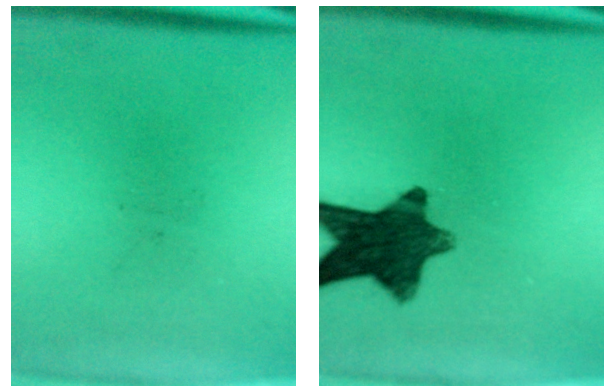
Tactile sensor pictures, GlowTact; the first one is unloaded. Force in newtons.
{"total": 11.5}